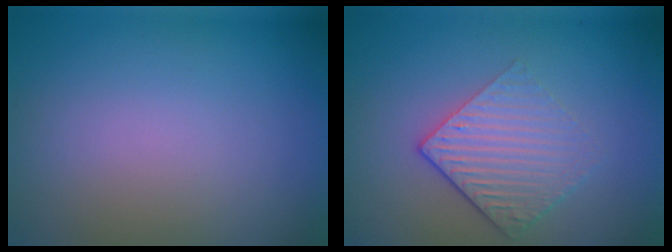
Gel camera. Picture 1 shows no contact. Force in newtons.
{"total": 4.3, "press": 2.9, "slide": 3.1}